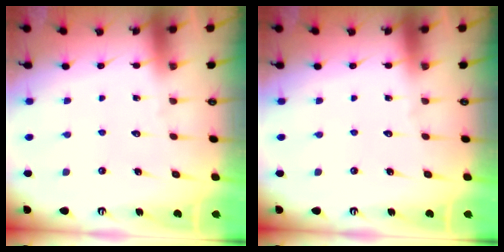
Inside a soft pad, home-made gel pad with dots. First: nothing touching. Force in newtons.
{"total": 0.0}